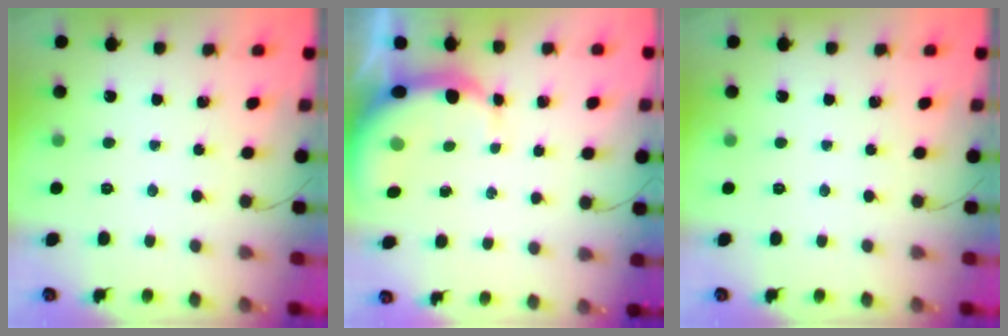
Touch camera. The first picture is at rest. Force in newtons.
{"total": 5.8, "press": 5.7, "slide": 1.3}
{"total": 0.0}